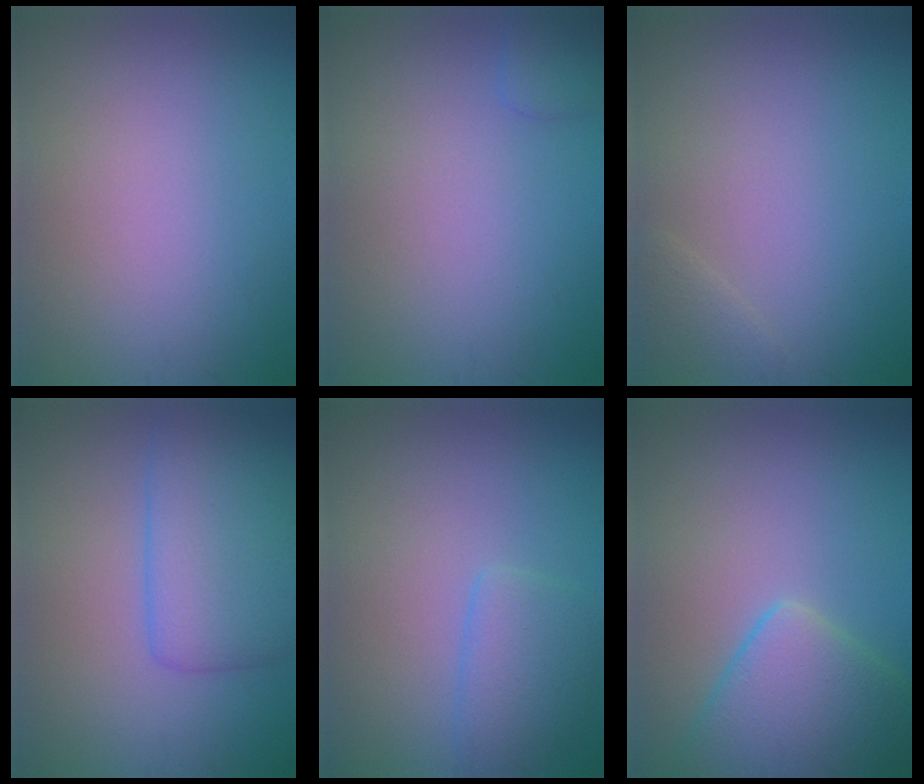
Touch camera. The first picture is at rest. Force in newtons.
{"total": 1.3, "press": 1.3, "slide": 0.1}
{"total": 1.1, "press": 1.1, "slide": 0.0}
{"total": 5.2, "press": 5.2, "slide": 0.3}
{"total": 2.8, "press": 2.8, "slide": 0.3}
{"total": 6.9, "press": 6.8, "slide": 0.4}